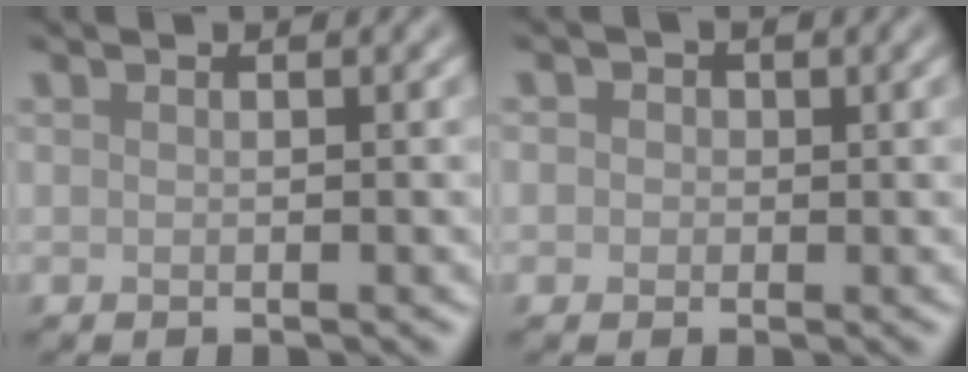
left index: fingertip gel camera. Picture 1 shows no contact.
{"total": 1.9, "force": [0.6, 1.7, 0.8], "torque": [0.005, 0.012, -0.008]}